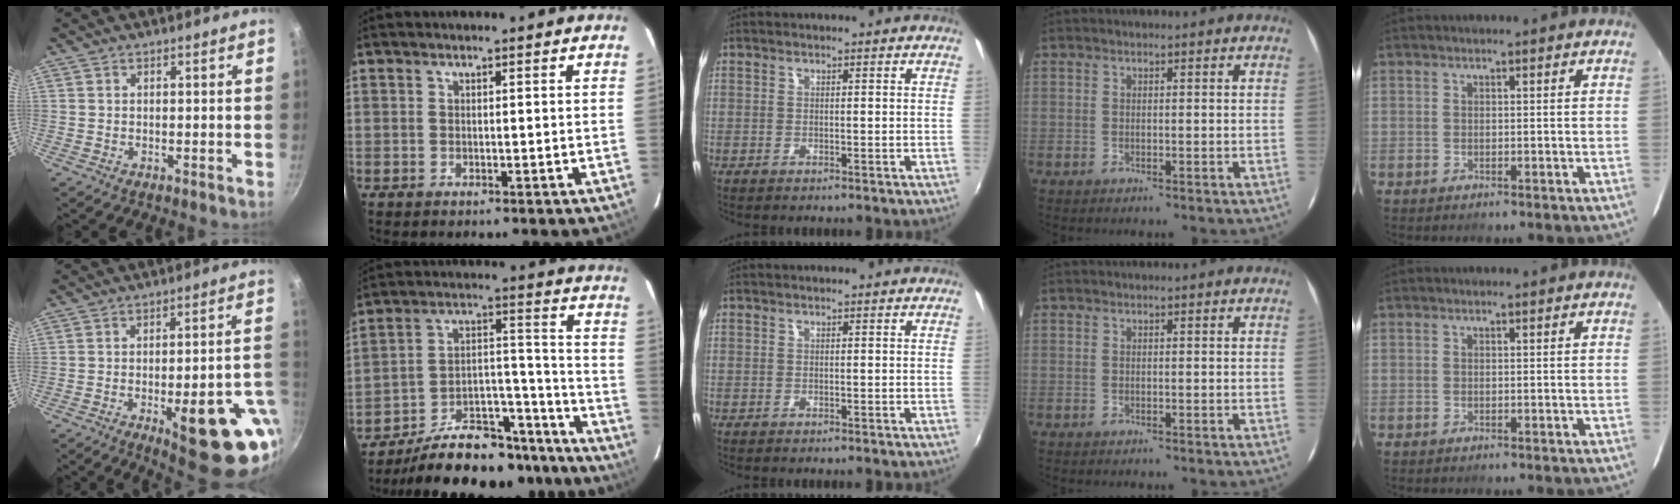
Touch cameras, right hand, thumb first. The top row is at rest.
{"thumb": {"total": 21.2, "force": [-7.7, 7.2, 18.4], "torque": [-0.185, 0.020, -0.093]}, "index": {"total": 22.9, "force": [-19.6, 8.2, 8.4], "torque": [-0.132, 0.050, -0.267]}}